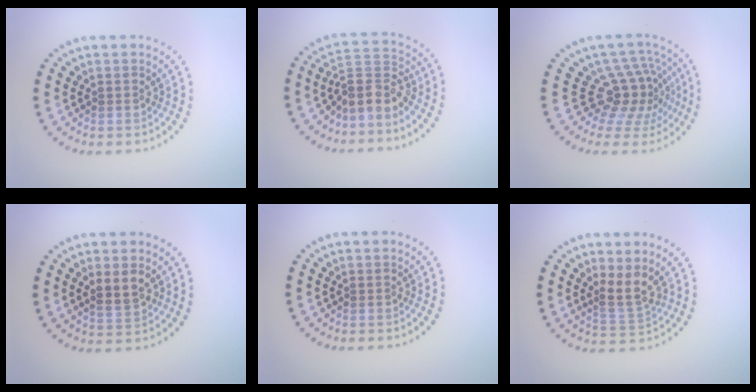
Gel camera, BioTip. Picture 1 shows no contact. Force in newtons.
{"total": 3.3, "press": 2.5, "slide": 2.1}
{"total": 4.3, "press": 3.0, "slide": 3.1}
{"total": 2.4, "press": 2.3, "slide": 0.6}
{"total": 0.0}
{"total": 2.6, "press": 1.9, "slide": 1.8}